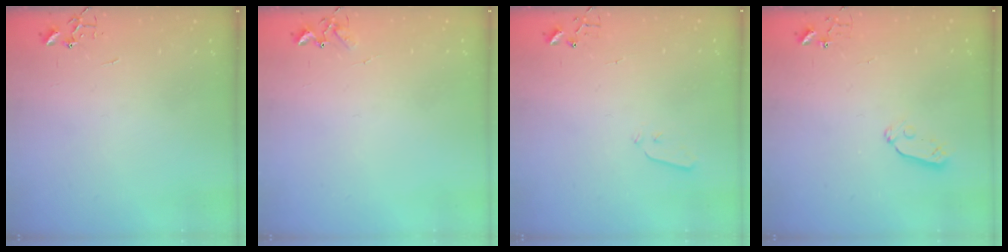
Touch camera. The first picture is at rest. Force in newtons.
{"total": 4.5, "press": 4.5, "slide": 0.5}
{"total": 3.6, "press": 3.6, "slide": 0.6}
{"total": 5.0, "press": 4.9, "slide": 1.1}